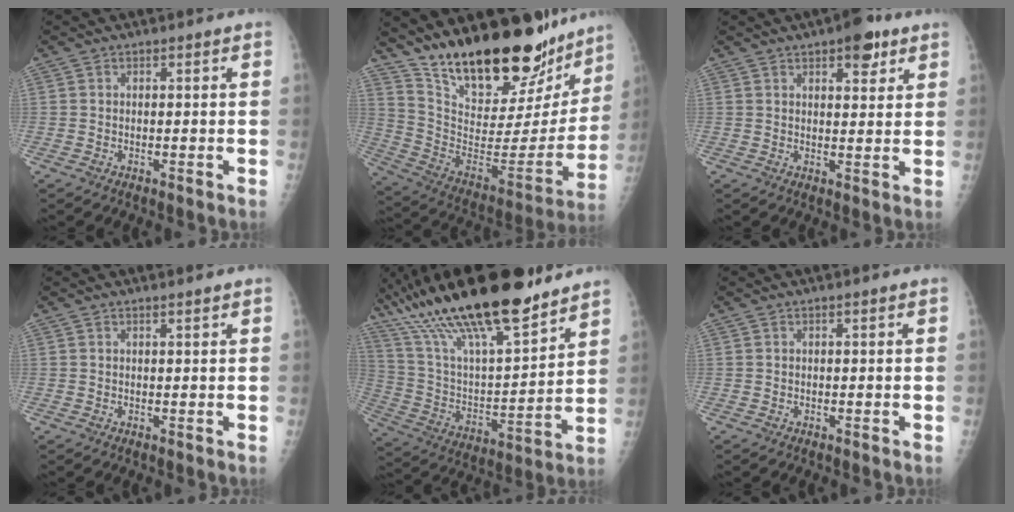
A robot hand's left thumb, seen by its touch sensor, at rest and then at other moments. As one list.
[{"total": 29.6, "force": [23.4, 10.0, 15.1], "torque": [-0.214, -0.105, 0.362]}, {"total": 6.4, "force": [3.8, 2.6, 4.4], "torque": [-0.039, -0.015, 0.045]}, {"total": 0.7, "force": [0.6, 0.0, 0.4], "torque": [-0.008, -0.004, 0.012]}, {"total": 29.2, "force": [21.2, 7.8, 18.5], "torque": [-0.312, -0.052, 0.371]}, {"total": 0.0}]